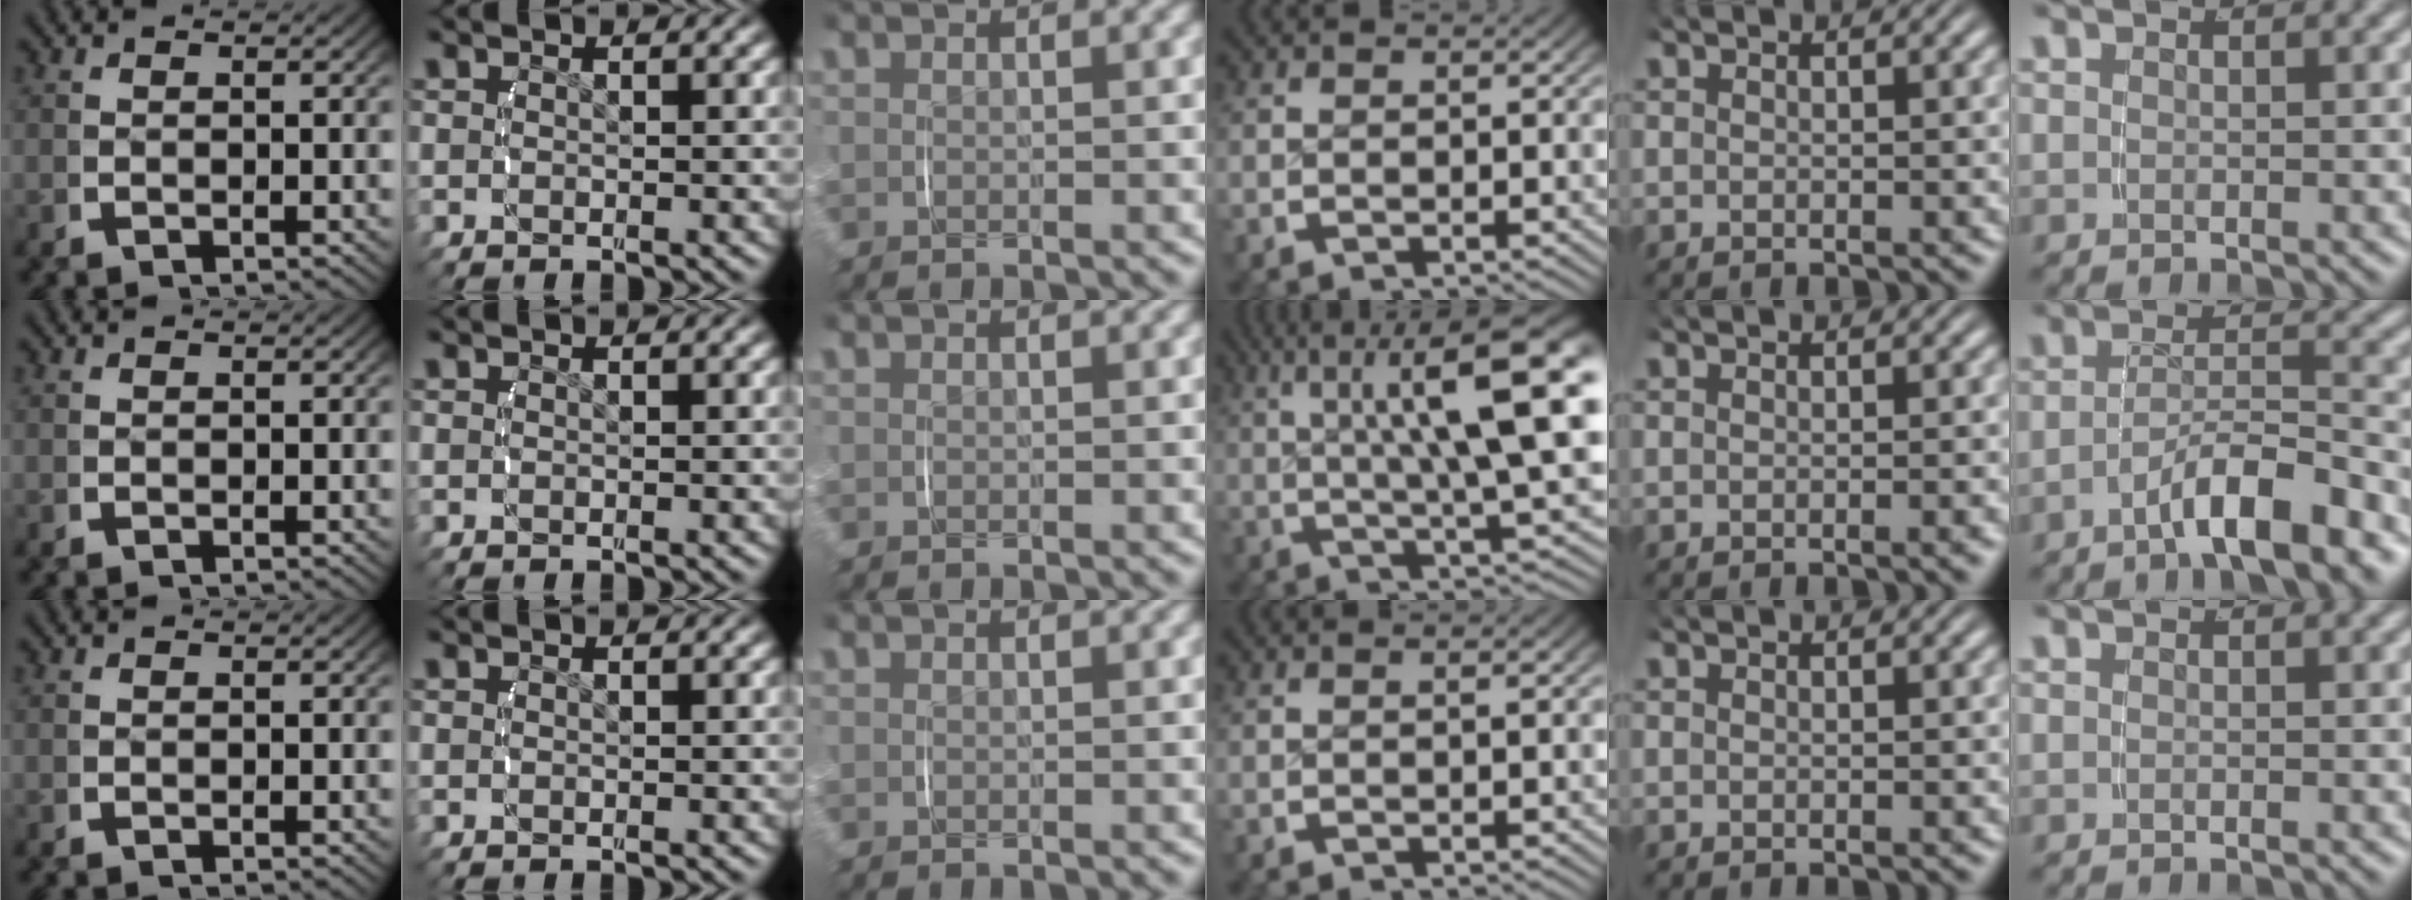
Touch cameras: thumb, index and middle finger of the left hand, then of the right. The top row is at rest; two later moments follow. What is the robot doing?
{"motion": "lift_and_place", "object": "measuring cup"}